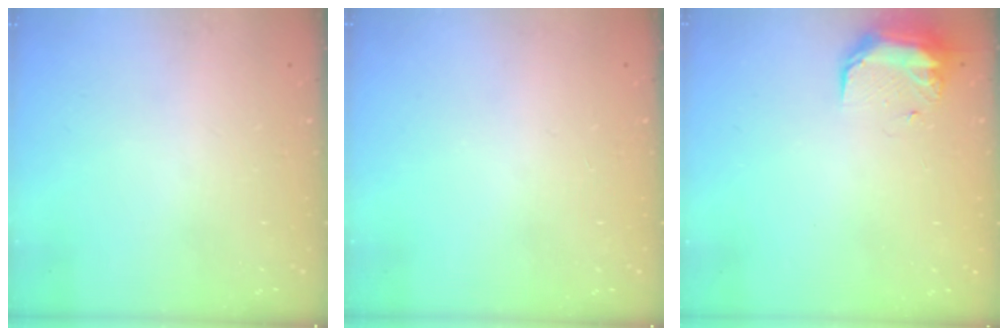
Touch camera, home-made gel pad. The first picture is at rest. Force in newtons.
{"total": 0.0}
{"total": 9.3, "press": 9.1, "slide": 1.9}